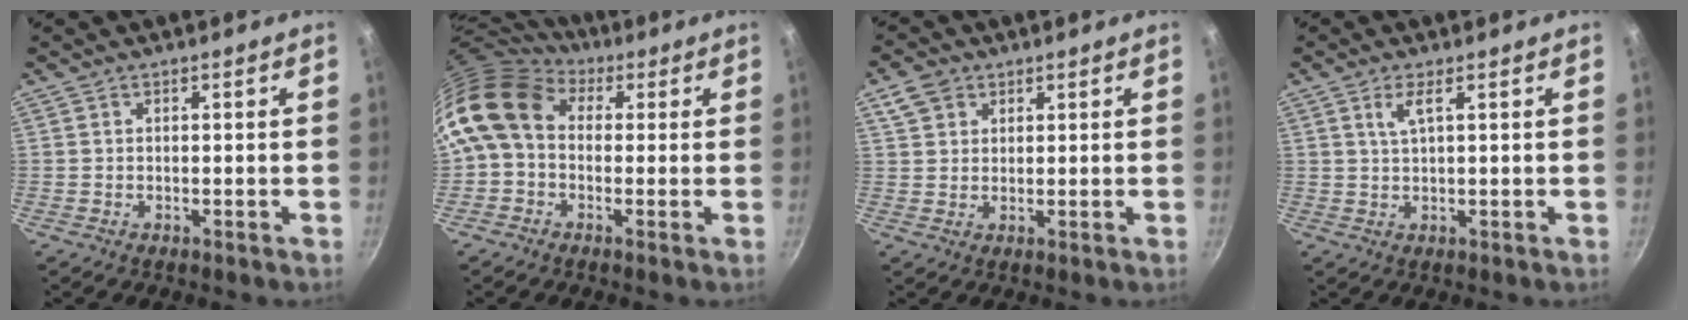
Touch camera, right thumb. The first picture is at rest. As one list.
[{"total": 11.5, "force": [2.0, 8.8, 7.1], "torque": [-0.120, 0.015, 0.013]}, {"total": 4.8, "force": [2.5, 3.7, 1.9], "torque": [-0.021, -0.001, 0.043]}, {"total": 3.0, "force": [1.2, 0.7, 2.6], "torque": [-0.056, 0.001, 0.029]}]